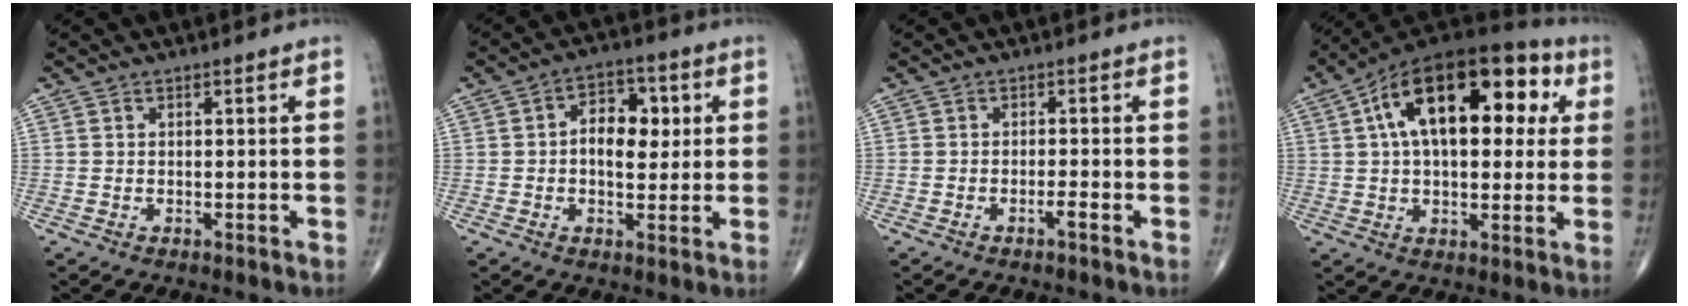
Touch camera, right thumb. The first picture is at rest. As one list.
[{"total": 8.5, "force": [1.1, 5.4, 6.5], "torque": [-0.068, 0.010, 0.011]}, {"total": 1.5, "force": [-0.9, 0.0, 1.1], "torque": [-0.023, 0.004, -0.019]}, {"total": 23.4, "force": [6.5, 12.3, 18.8], "torque": [-0.277, 0.030, 0.093]}]